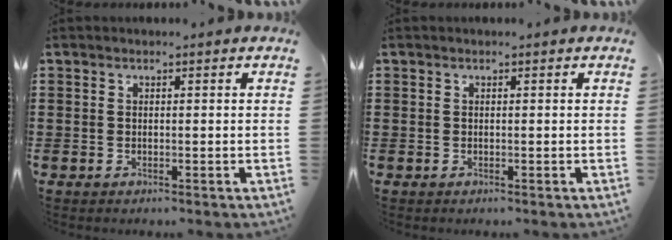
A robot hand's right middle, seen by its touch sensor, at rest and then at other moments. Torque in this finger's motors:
{"motor_torque": [-0.53, -0.53, 0.00, 0.00]}